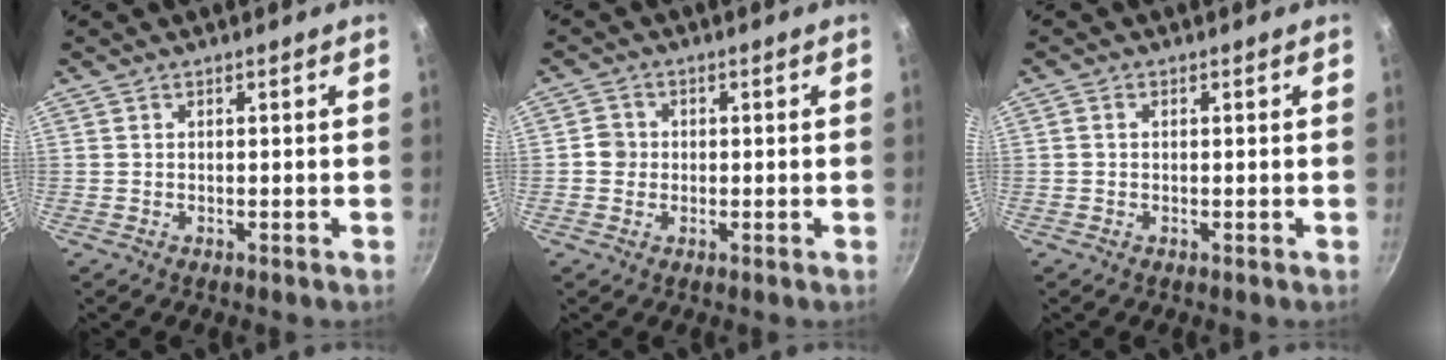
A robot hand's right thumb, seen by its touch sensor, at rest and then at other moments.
{"total": 2.9, "force": [-0.3, 2.8, 0.9], "torque": [0.001, 0.009, -0.011]}
{"total": 1.0, "force": [0.0, 0.8, 0.6], "torque": [-0.010, 0.005, 0.000]}